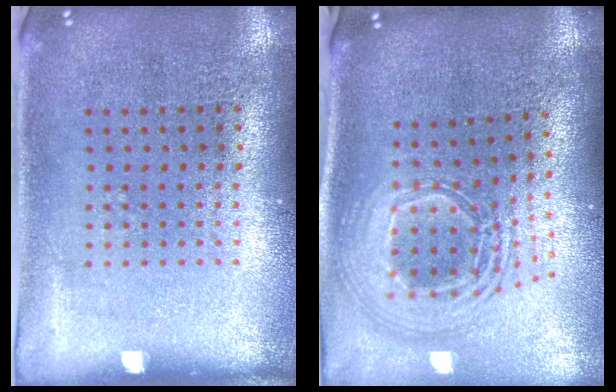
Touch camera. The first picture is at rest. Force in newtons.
{"total": 2.5, "press": 1.8, "slide": 1.7}